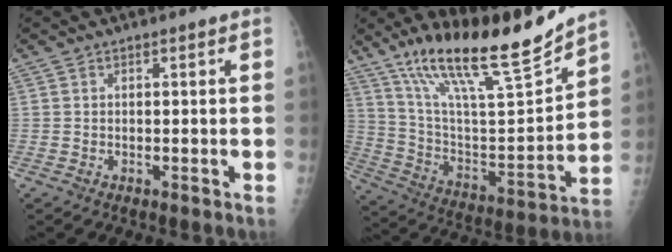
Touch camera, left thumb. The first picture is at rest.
{"total": 22.3, "force": [17.4, 3.2, 13.6], "torque": [-0.204, -0.084, 0.310]}